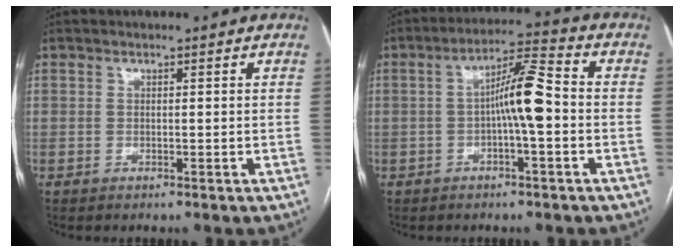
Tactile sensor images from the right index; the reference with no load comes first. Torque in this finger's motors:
{"motor_torque": [0.71, 0.33, 0.28, 0.15]}